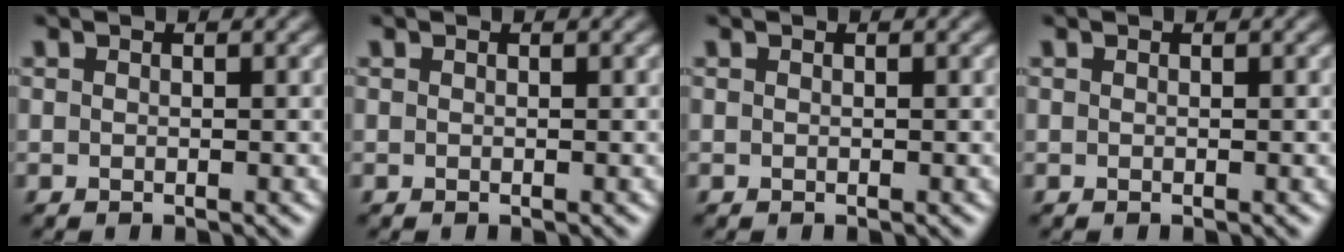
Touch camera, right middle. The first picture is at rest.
{"total": 0.0}
{"total": 0.0}
{"total": 0.0}